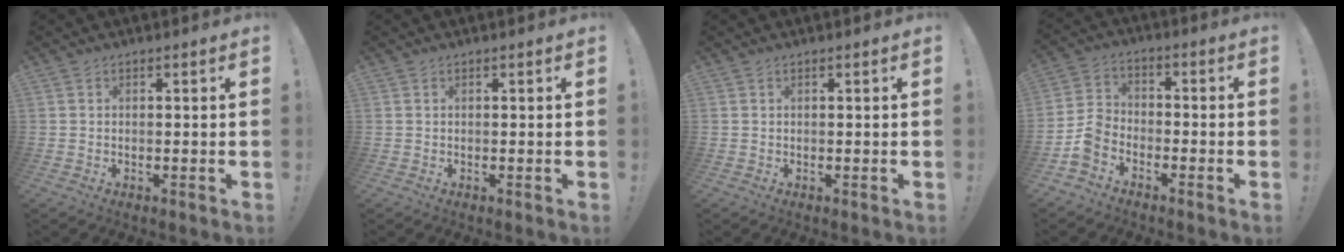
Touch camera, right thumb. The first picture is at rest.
{"total": 0.0}
{"total": 0.0}
{"total": 8.4, "force": [-5.7, 5.1, 3.4], "torque": [-0.068, 0.039, -0.100]}